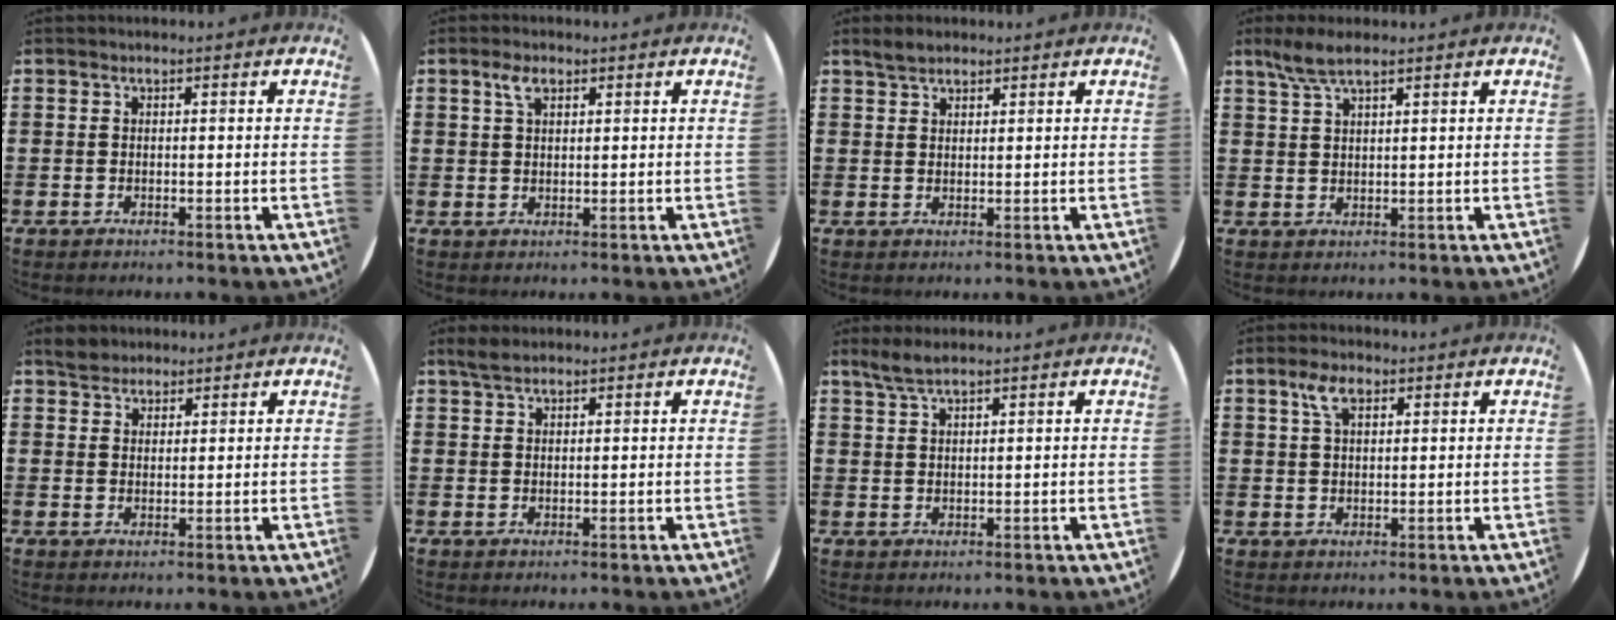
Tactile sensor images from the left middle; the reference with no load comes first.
{"total": 2.7, "force": [1.6, 1.3, 1.7], "torque": [-0.031, 0.004, 0.028]}
{"total": 2.3, "force": [2.0, 0.9, 0.5], "torque": [-0.006, 0.003, 0.038]}
{"total": 4.3, "force": [3.2, 0.9, 2.7], "torque": [-0.059, 0.002, 0.058]}
{"total": 2.7, "force": [2.5, 1.1, -0.1], "torque": [0.002, 0.003, 0.049]}
{"total": 2.3, "force": [2.0, 0.7, 0.9], "torque": [-0.023, 0.006, 0.037]}
{"total": 2.9, "force": [2.3, 0.5, 1.6], "torque": [-0.036, 0.004, 0.042]}
{"total": 3.8, "force": [2.3, 1.9, 2.4], "torque": [-0.055, 0.009, 0.041]}